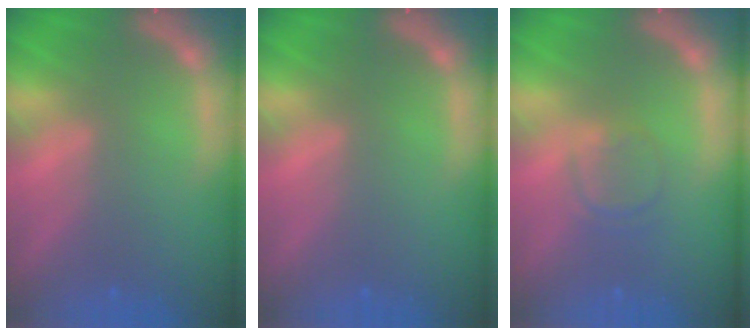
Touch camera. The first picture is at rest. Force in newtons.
{"total": 0.0}
{"total": 2.4}